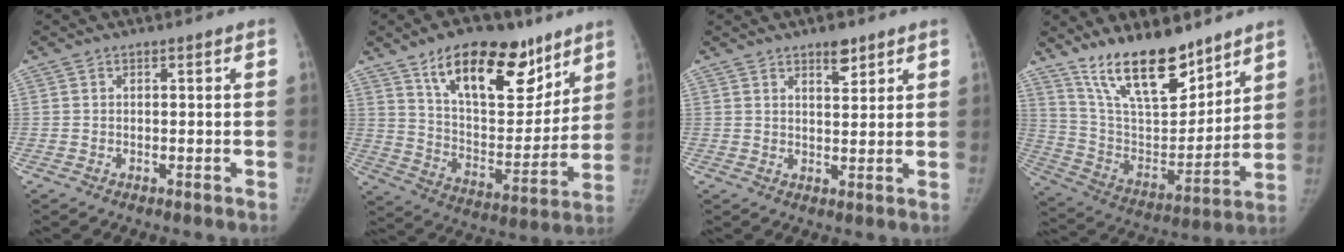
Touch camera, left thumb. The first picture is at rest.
{"total": 22.8, "force": [14.1, 10.8, 14.2], "torque": [-0.172, -0.057, 0.233]}
{"total": 4.0, "force": [2.8, 1.6, 2.4], "torque": [-0.024, -0.018, 0.044]}
{"total": 19.8, "force": [14.4, 7.3, 11.4], "torque": [-0.151, -0.087, 0.263]}